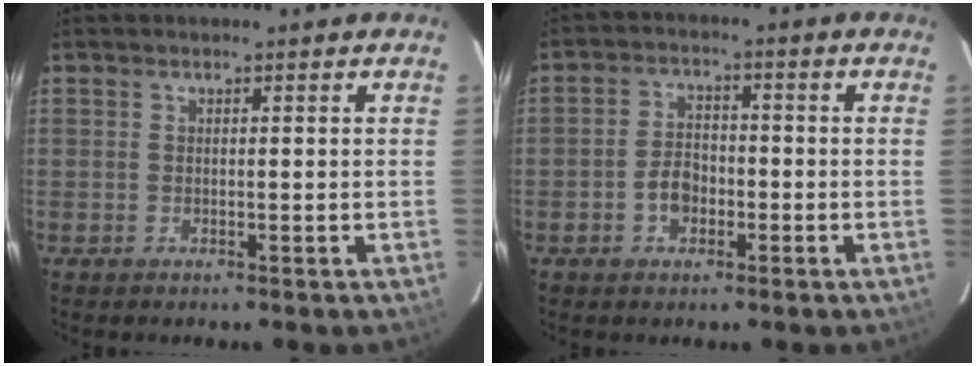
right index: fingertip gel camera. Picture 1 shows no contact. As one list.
[{"total": 4.8, "force": [-1.9, 3.4, 2.8], "torque": [-0.055, 0.012, -0.031]}]